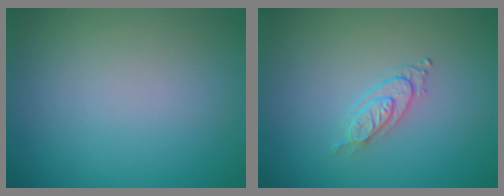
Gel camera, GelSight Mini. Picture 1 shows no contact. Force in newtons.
{"total": 2.0, "press": 1.4, "slide": 1.4}